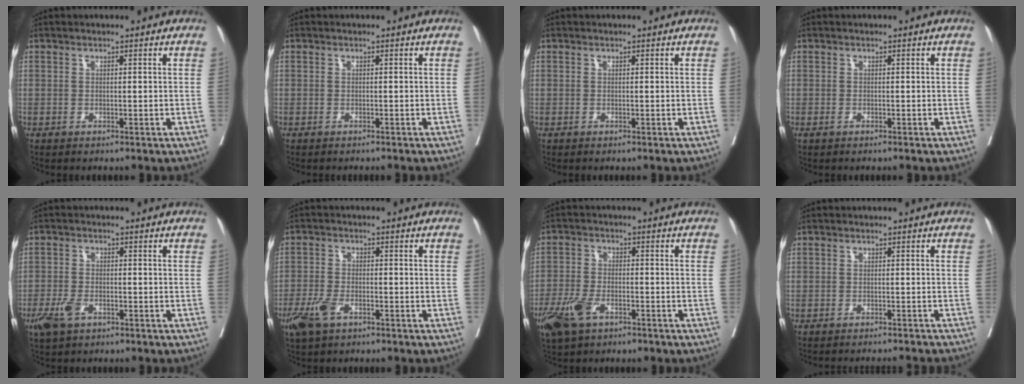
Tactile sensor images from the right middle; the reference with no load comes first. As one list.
[{"total": 1.2, "force": [-1.1, 0.1, 0.3], "torque": [-0.003, 0.000, -0.015]}, {"total": 0.0}, {"total": 0.5, "force": [-0.4, 0.1, 0.4], "torque": [-0.008, -0.001, -0.006]}, {"total": 4.3, "force": [-2.3, 2.1, 2.9], "torque": [-0.063, -0.003, -0.040]}, {"total": 5.2, "force": [-3.0, 2.3, 3.6], "torque": [-0.081, -0.006, -0.054]}, {"total": 7.2, "force": [-4.1, 3.3, 4.9], "torque": [-0.108, -0.009, -0.073]}, {"total": 5.6, "force": [-5.5, -0.5, 1.1], "torque": [-0.006, -0.007, -0.061]}]